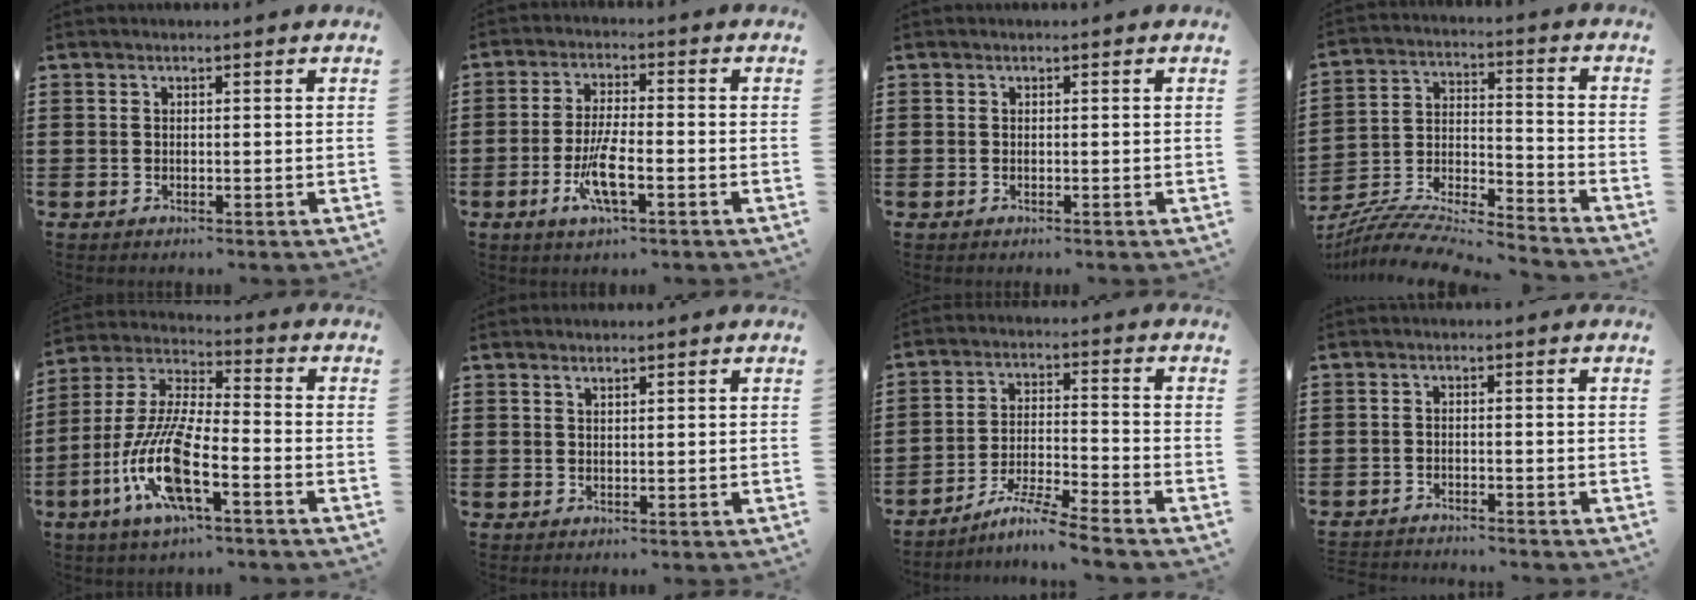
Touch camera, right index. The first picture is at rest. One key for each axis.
{"total": 6.8, "fx": -2.6, "fy": 1.5, "fz": 6.1, "tx": -0.132, "ty": -0.016, "tz": -0.050}
{"total": 0.0}
{"total": 8.8, "fx": -8.3, "fy": 1.0, "fz": 2.6, "tx": -0.057, "ty": -0.002, "tz": -0.170}
{"total": 12.6, "fx": -5.6, "fy": 3.2, "fz": 10.9, "tx": -0.254, "ty": -0.015, "tz": -0.115}
{"total": 1.0, "fx": 0.9, "fy": 0.2, "fz": 0.3, "tx": -0.006, "ty": 0.000, "tz": 0.018}
{"total": 6.5, "fx": -5.7, "fy": -0.7, "fz": 3.0, "tx": -0.064, "ty": -0.013, "tz": -0.111}
{"total": 1.7, "fx": -1.7, "fy": -0.1, "fz": -0.1, "tx": -0.002, "ty": 0.001, "tz": -0.038}